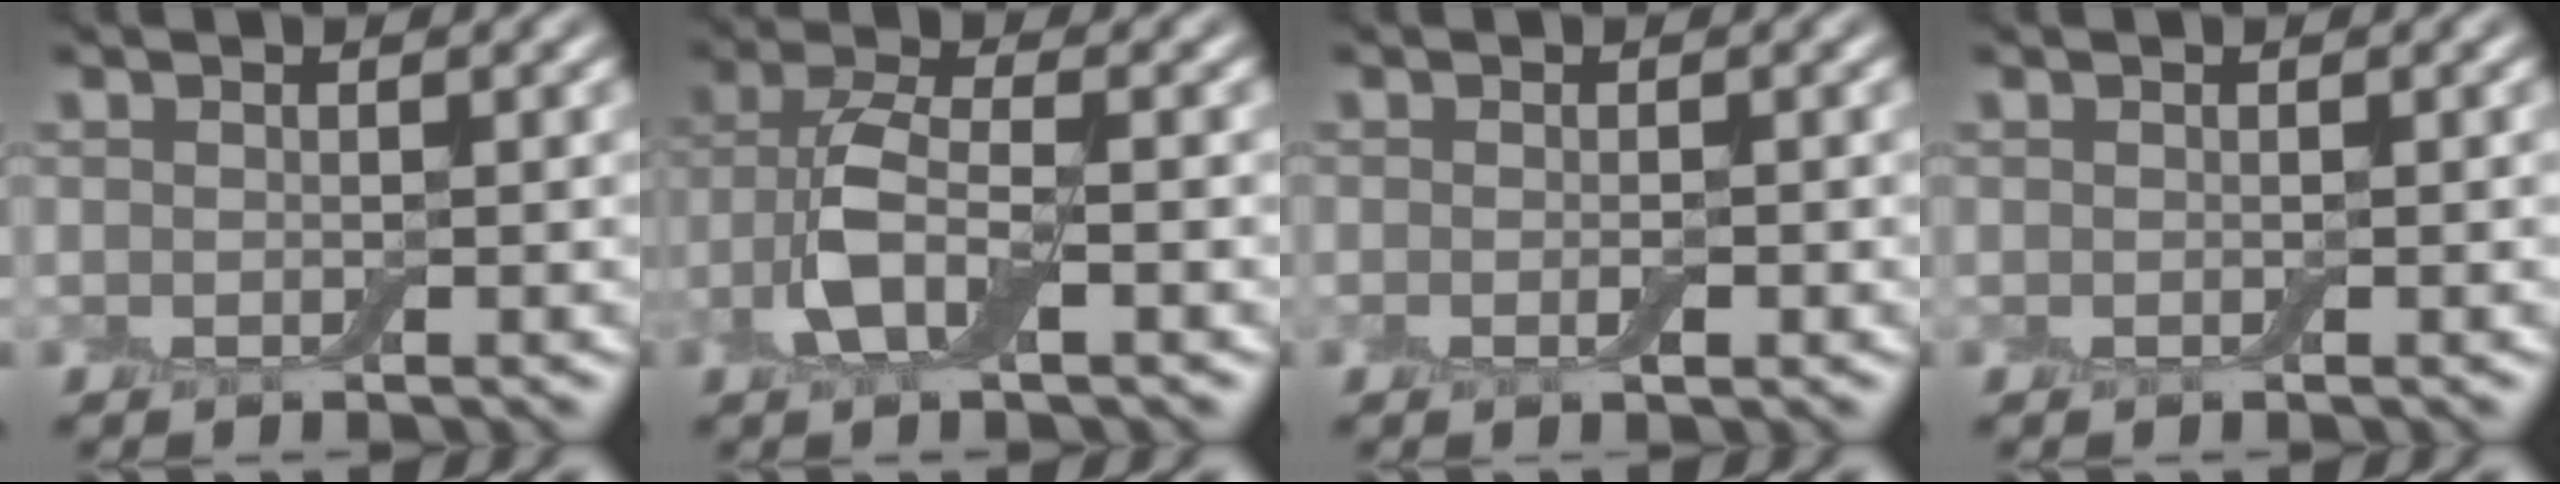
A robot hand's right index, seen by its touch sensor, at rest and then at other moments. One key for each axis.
{"total": 4.9, "fx": -1.5, "fy": 2.0, "fz": 4.1, "tx": -0.094, "ty": 0.008, "tz": -0.035}
{"total": 1.0, "fx": -0.3, "fy": 0.3, "fz": 0.9, "tx": -0.017, "ty": -0.003, "tz": -0.005}
{"total": 0.0}